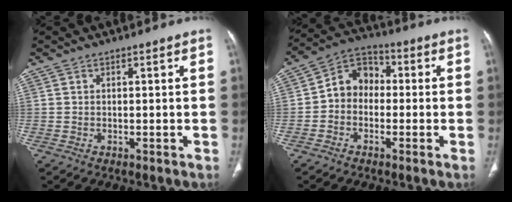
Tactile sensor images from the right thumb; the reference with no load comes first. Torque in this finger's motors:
{"motor_torque": [1.11, 0.97, 0.81, -0.62, 0.23]}